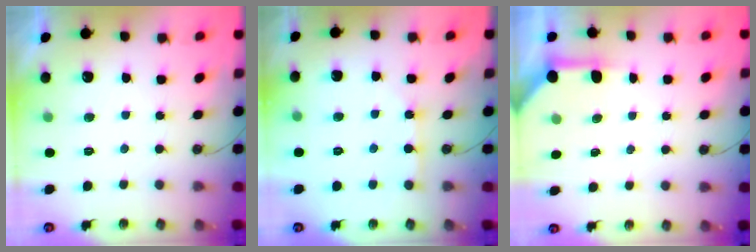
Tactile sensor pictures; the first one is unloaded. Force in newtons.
{"total": 3.6, "press": 3.6, "slide": 0.1}
{"total": 3.8, "press": 3.8, "slide": 0.4}